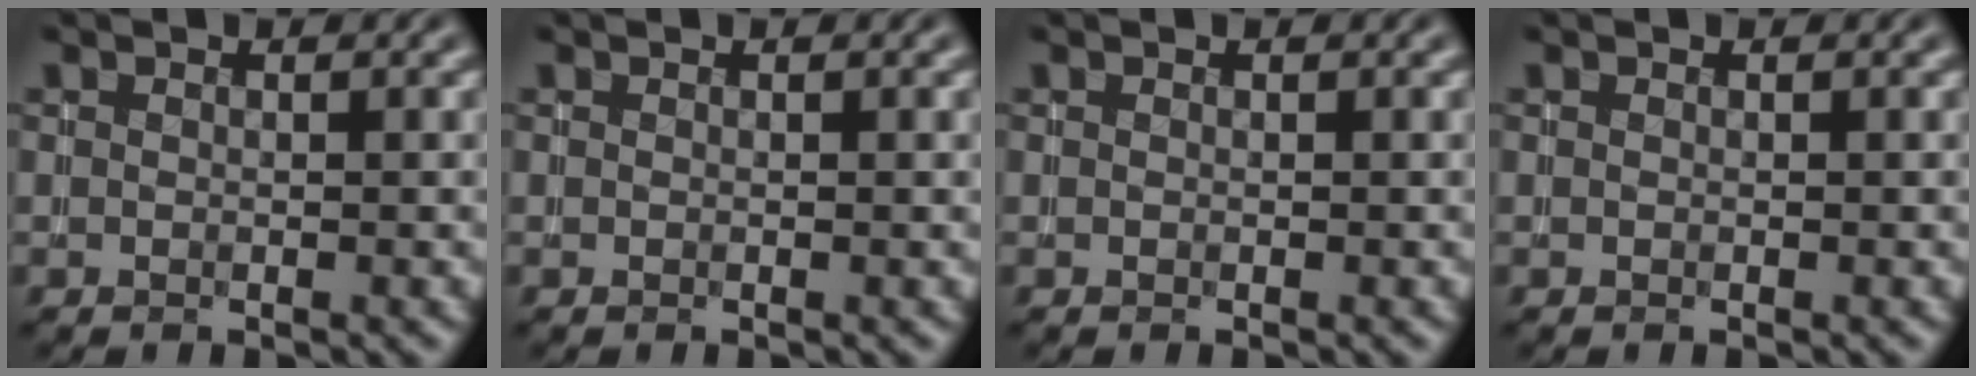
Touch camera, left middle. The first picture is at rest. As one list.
[{"total": 0.0}, {"total": 0.0}, {"total": 0.0}]